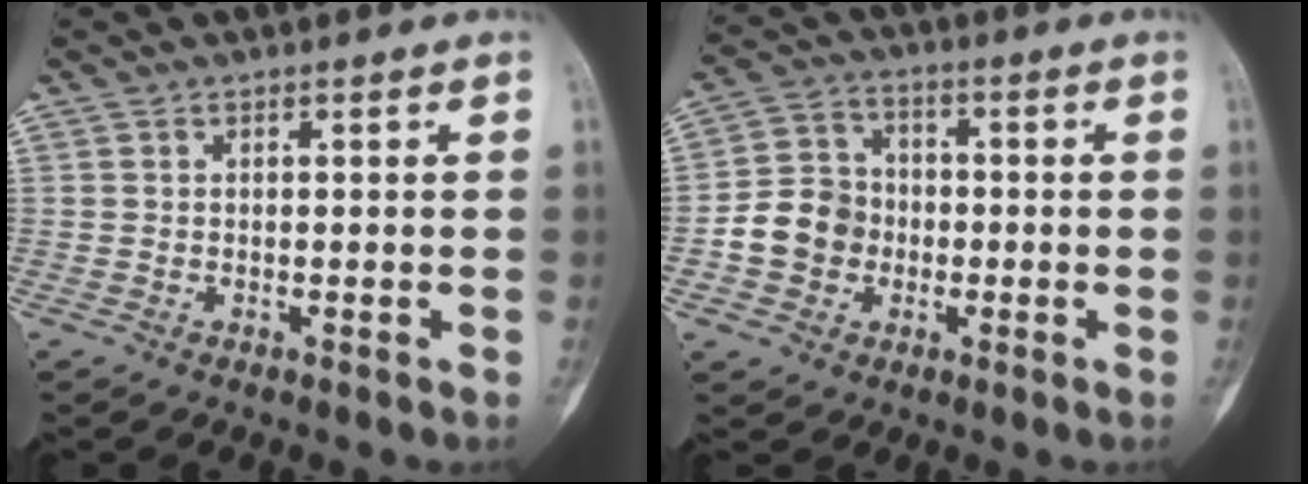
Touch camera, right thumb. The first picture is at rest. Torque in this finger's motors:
{"motor_torque": [1.24, 1.38, 0.07, -0.34, 0.10]}